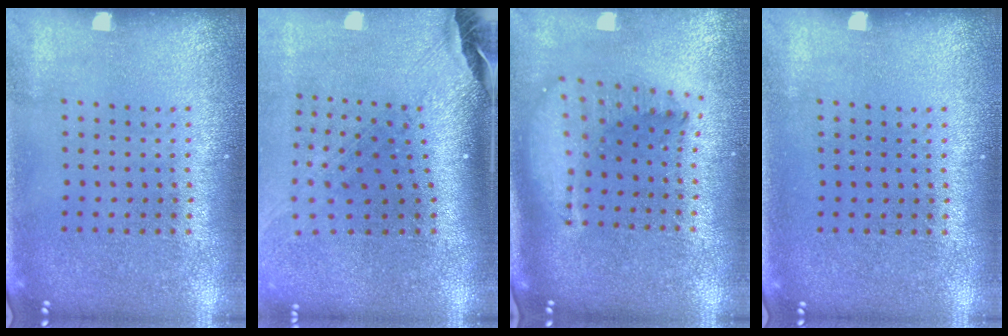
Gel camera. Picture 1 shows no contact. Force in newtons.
{"total": 2.2, "press": 1.8, "slide": 1.4}
{"total": 1.8, "press": 1.4, "slide": 1.0}
{"total": 0.0}